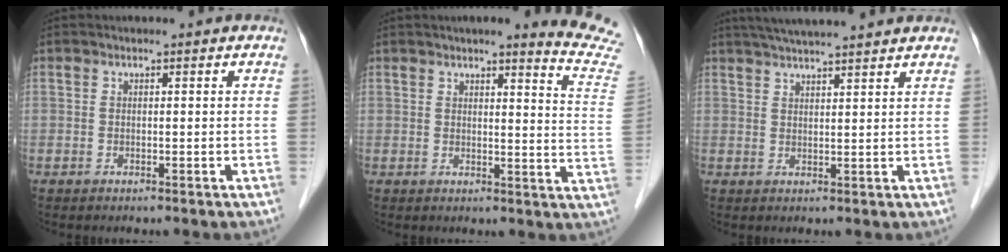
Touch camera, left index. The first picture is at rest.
{"total": 11.0, "force": [10.4, -1.1, 3.3], "torque": [-0.027, -0.079, 0.093]}
{"total": 10.3, "force": [9.2, 0.0, 4.7], "torque": [-0.077, 0.033, 0.128]}